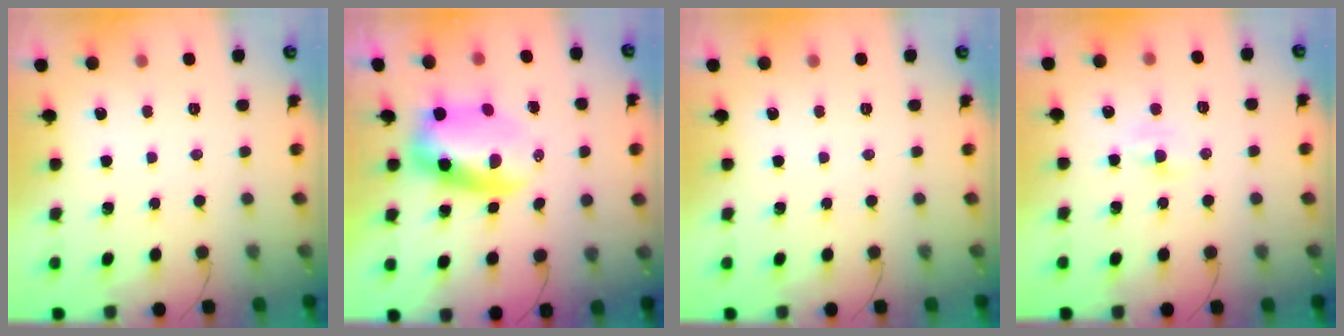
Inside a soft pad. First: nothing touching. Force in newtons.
{"total": 7.6, "press": 7.3, "slide": 2.0}
{"total": 0.0}
{"total": 1.8, "press": 1.7, "slide": 0.7}